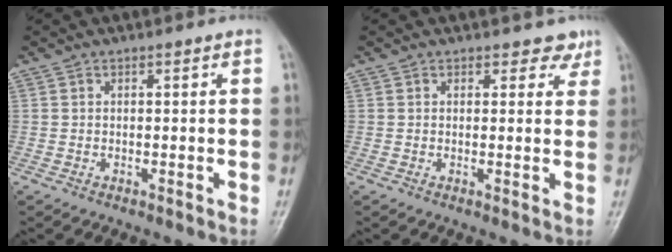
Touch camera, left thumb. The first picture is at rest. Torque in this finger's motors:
{"motor_torque": [-0.23, 0.27, -0.28, -0.26, 0.02]}